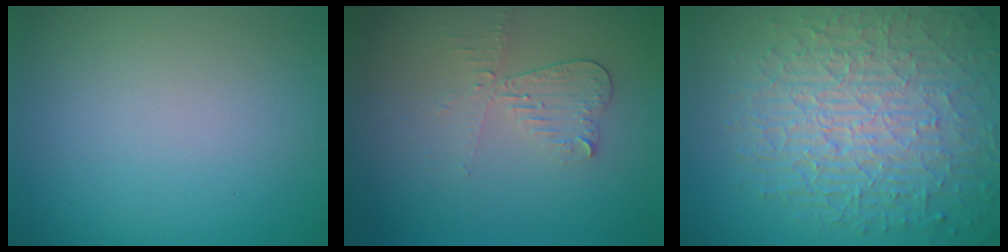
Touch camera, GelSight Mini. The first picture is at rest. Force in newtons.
{"total": 2.3, "press": 2.1, "slide": 0.8}
{"total": 10.0, "press": 6.5, "slide": 7.6}